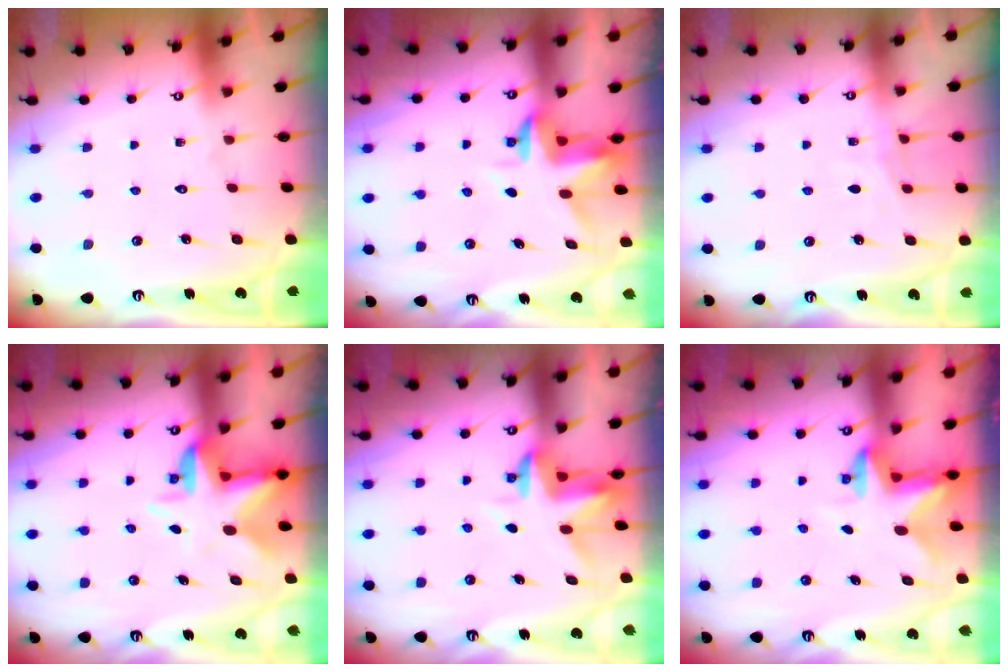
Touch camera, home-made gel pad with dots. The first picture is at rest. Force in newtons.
{"total": 3.3, "press": 3.2, "slide": 0.4}
{"total": 6.3, "press": 6.3, "slide": 0.5}
{"total": 5.6, "press": 5.4, "slide": 1.7}
{"total": 3.6, "press": 3.6, "slide": 0.2}
{"total": 2.7, "press": 2.6, "slide": 0.5}